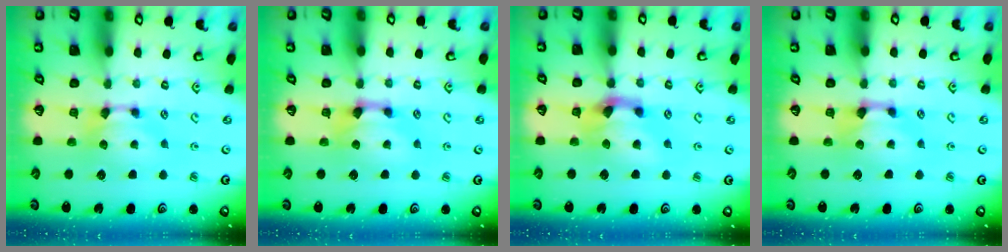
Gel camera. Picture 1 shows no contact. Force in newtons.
{"total": 1.5, "press": 1.2, "slide": 0.9}
{"total": 3.0, "press": 2.4, "slide": 1.8}
{"total": 0.8, "press": 0.2, "slide": 0.7}